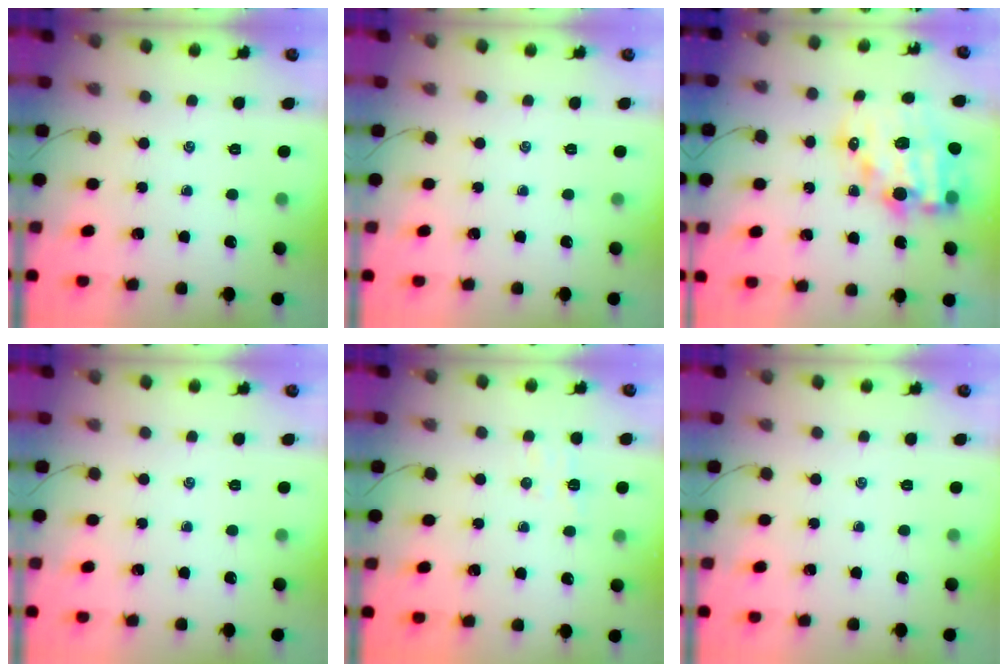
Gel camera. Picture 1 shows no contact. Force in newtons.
{"total": 0.0}
{"total": 16.1, "press": 15.8, "slide": 3.4}
{"total": 0.0}
{"total": 5.4, "press": 5.3, "slide": 0.8}
{"total": 0.0}